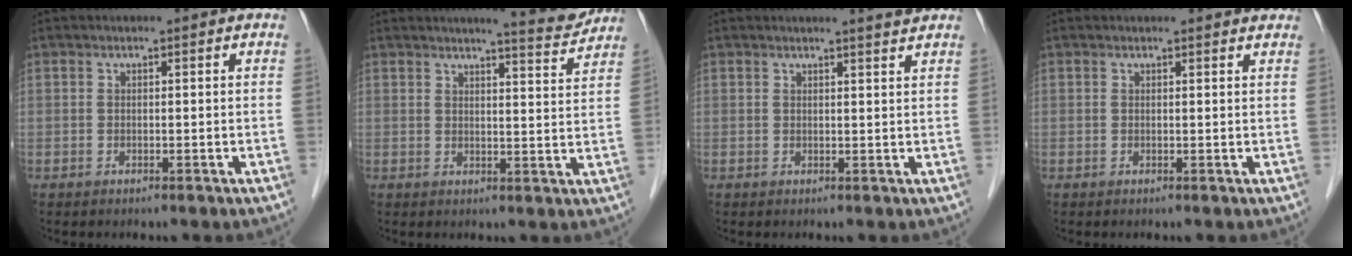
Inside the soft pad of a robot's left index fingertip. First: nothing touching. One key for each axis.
{"total": 6.1, "fx": 5.8, "fy": -0.1, "fz": 1.9, "tx": -0.033, "ty": -0.020, "tz": 0.066}
{"total": 2.4, "fx": 2.3, "fy": -0.7, "fz": 0.6, "tx": -0.014, "ty": -0.009, "tz": 0.026}
{"total": 3.1, "fx": 3.0, "fy": 0.5, "fz": 0.3, "tx": -0.009, "ty": 0.001, "tz": 0.022}